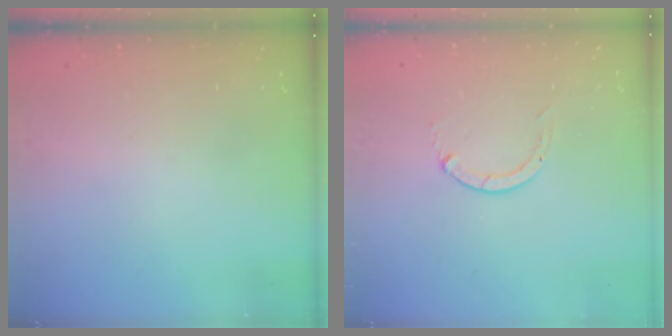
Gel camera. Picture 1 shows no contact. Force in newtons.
{"total": 0.0}